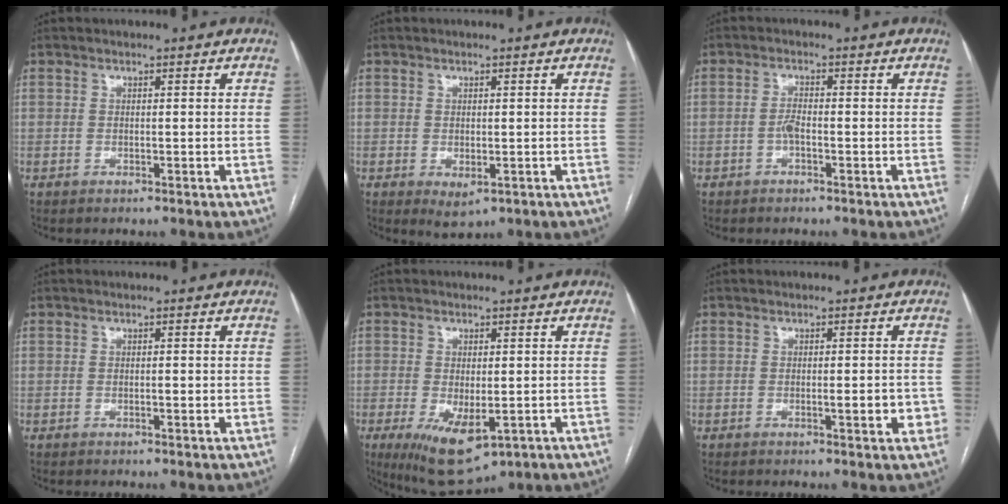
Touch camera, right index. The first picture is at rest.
{"total": 2.8, "force": [-1.0, 1.5, 2.1], "torque": [-0.029, -0.005, -0.003]}
{"total": 1.9, "force": [-0.8, 0.5, 1.7], "torque": [-0.034, 0.002, -0.016]}
{"total": 1.1, "force": [0.0, 0.3, 1.0], "torque": [-0.016, -0.001, -0.001]}
{"total": 10.3, "force": [-4.3, 4.5, 8.2], "torque": [-0.144, -0.025, -0.055]}
{"total": 3.4, "force": [-0.8, 0.8, 3.2], "torque": [-0.044, -0.002, -0.009]}